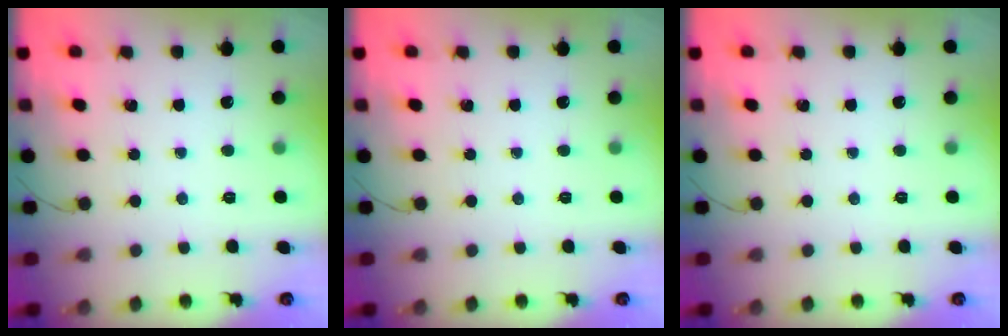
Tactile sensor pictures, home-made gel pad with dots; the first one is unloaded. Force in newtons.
{"total": 0.0}
{"total": 0.0}